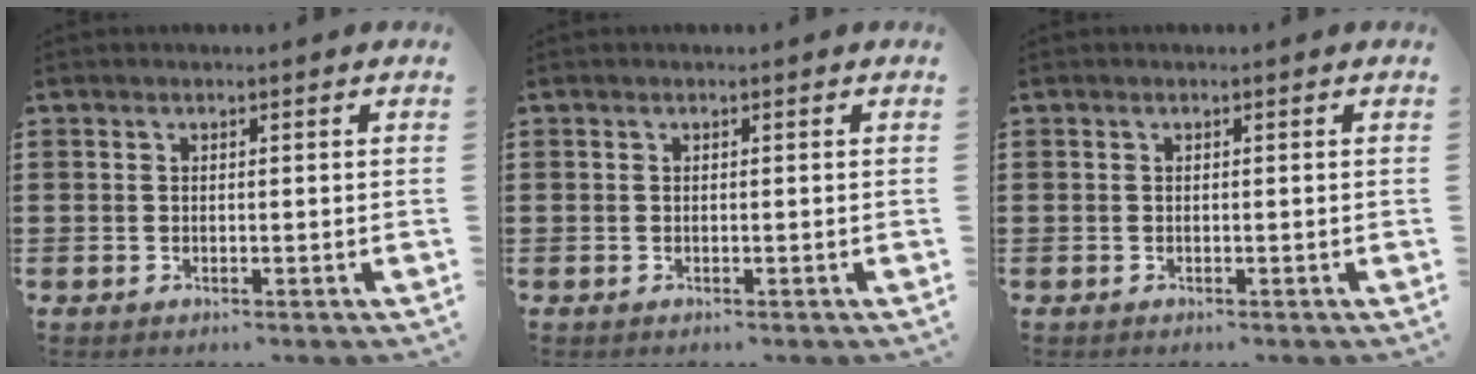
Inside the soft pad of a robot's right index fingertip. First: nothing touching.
{"total": 0.0}
{"total": 0.0}